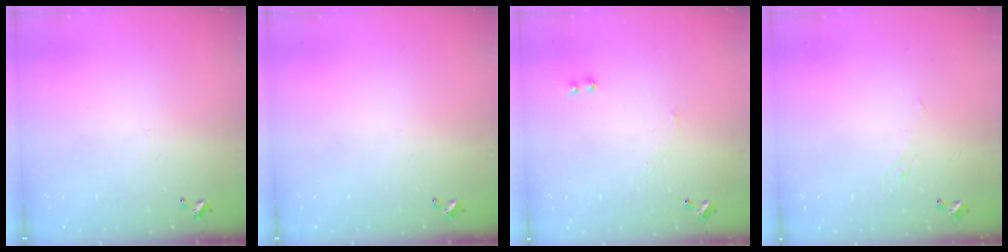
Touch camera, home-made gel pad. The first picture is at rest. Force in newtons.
{"total": 0.0}
{"total": 1.6, "press": 1.5, "slide": 0.6}
{"total": 0.8, "press": 0.5, "slide": 0.6}